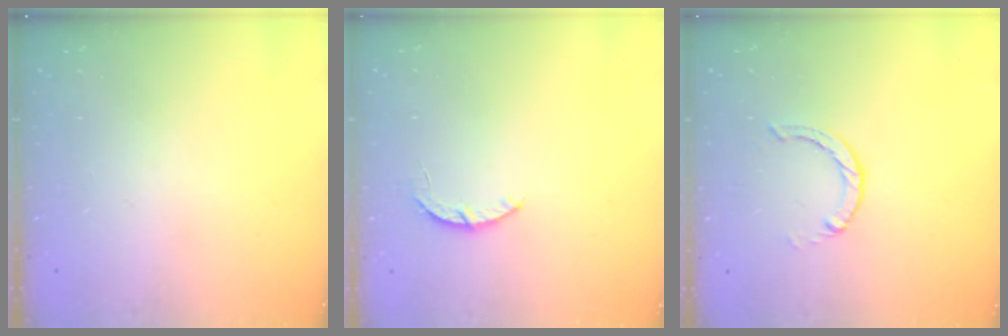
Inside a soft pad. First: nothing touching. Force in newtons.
{"total": 3.0, "press": 3.0, "slide": 0.5}
{"total": 0.0}